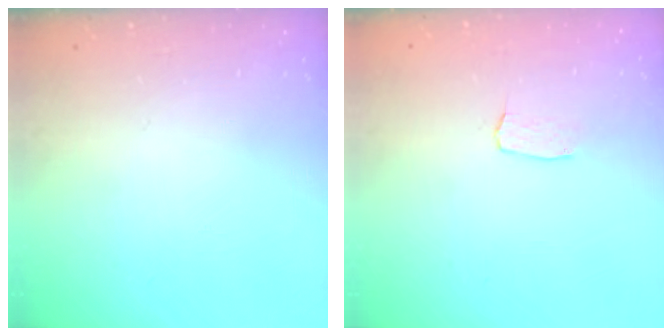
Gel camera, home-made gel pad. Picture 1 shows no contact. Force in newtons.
{"total": 3.1, "press": 3.1, "slide": 0.2}